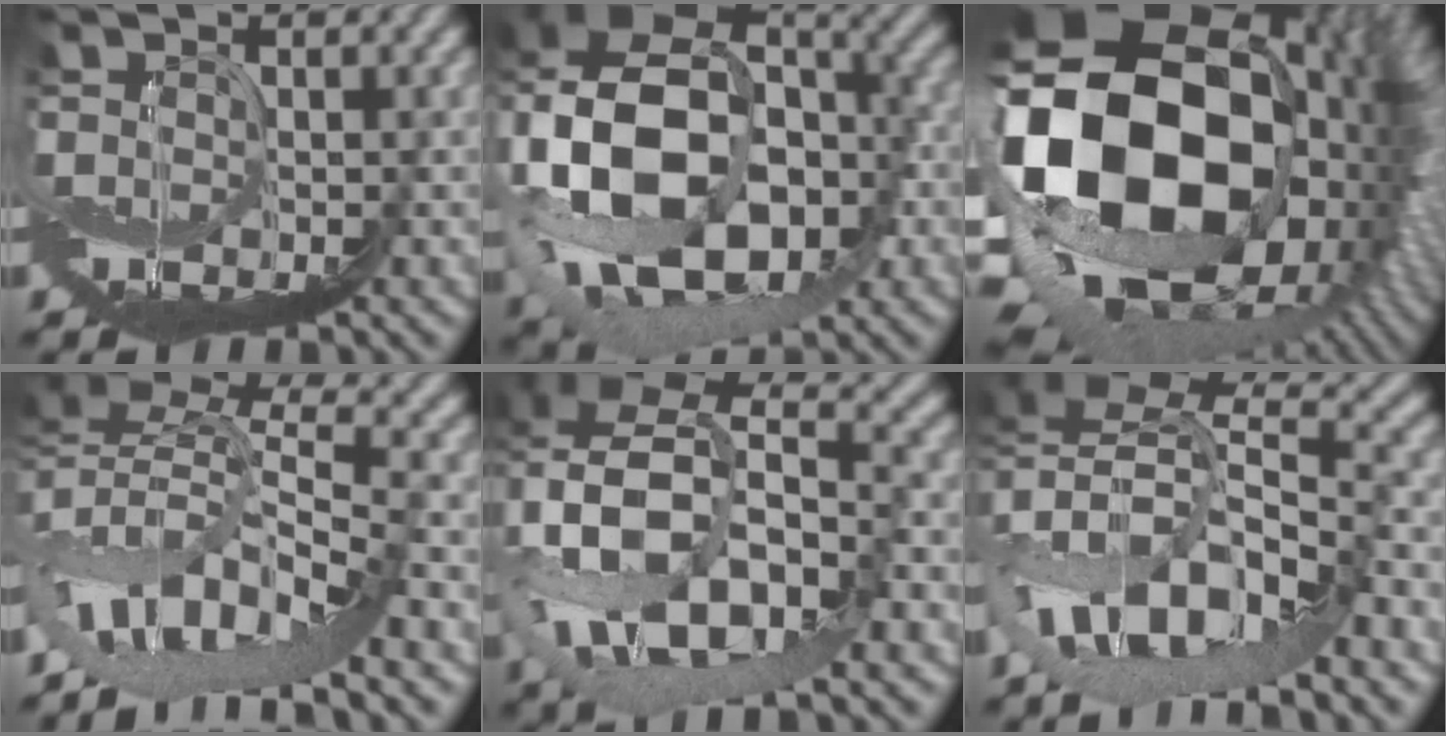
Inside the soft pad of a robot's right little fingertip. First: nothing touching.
{"total": 11.1, "force": [-0.5, 7.9, 7.7], "torque": [-0.178, 0.004, 0.016]}
{"total": 15.1, "force": [-0.2, 10.6, 10.7], "torque": [-0.260, -0.035, 0.024]}
{"total": 5.7, "force": [-4.9, -0.1, 2.8], "torque": [-0.095, 0.029, -0.084]}
{"total": 5.9, "force": [-1.4, 2.8, 5.0], "torque": [-0.164, 0.031, -0.033]}
{"total": 7.0, "force": [-4.8, 2.3, 4.6], "torque": [-0.152, 0.018, -0.075]}